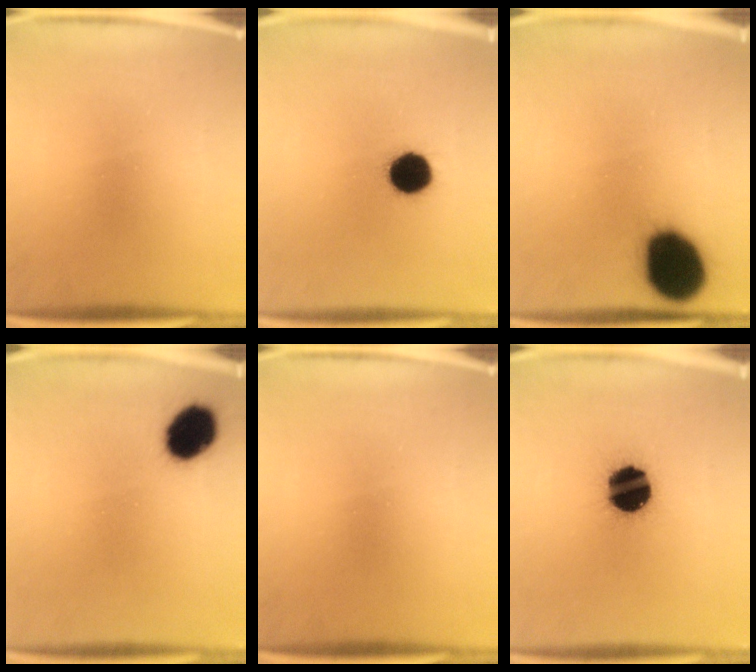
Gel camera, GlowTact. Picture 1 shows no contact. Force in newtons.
{"total": 10.3}
{"total": 19.2}
{"total": 10.1}
{"total": 0.0}
{"total": 16.6}